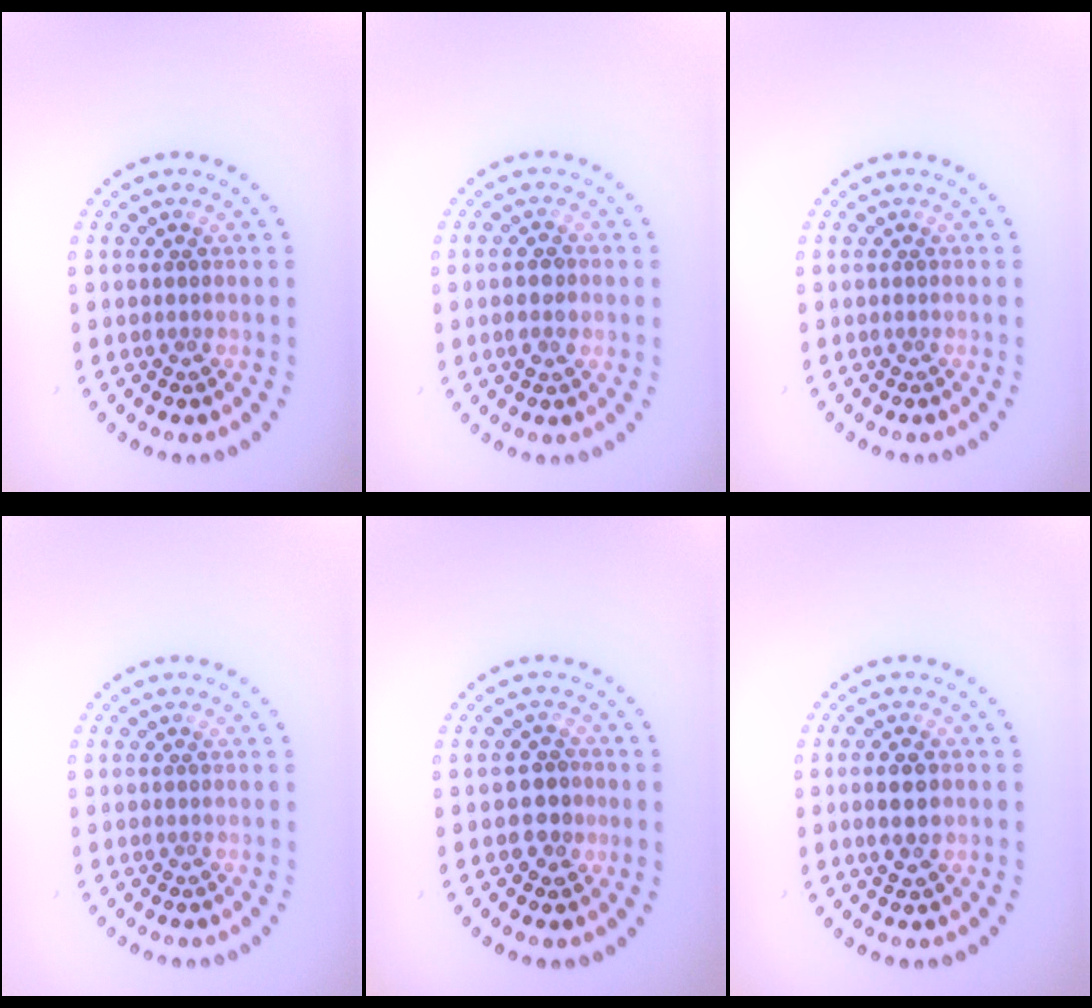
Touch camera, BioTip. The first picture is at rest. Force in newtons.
{"total": 1.9, "press": 1.9, "slide": 0.1}
{"total": 0.0}
{"total": 0.0}
{"total": 2.4, "press": 2.3, "slide": 0.8}
{"total": 3.3, "press": 3.3, "slide": 0.2}